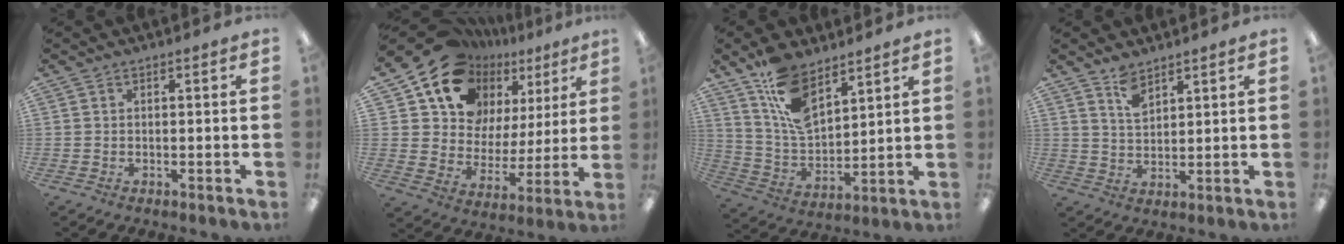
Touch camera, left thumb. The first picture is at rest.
{"total": 18.2, "force": [13.0, 11.4, 5.4], "torque": [-0.117, -0.100, 0.244]}
{"total": 13.8, "force": [8.4, 6.9, 8.6], "torque": [-0.173, -0.033, 0.158]}
{"total": 5.3, "force": [4.1, 2.2, 2.5], "torque": [-0.050, -0.017, 0.075]}